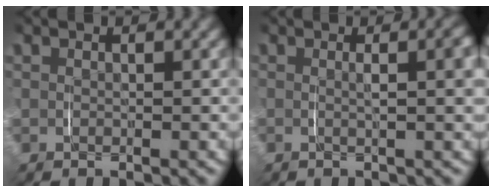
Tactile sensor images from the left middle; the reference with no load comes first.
{"total": 2.4, "force": [0.2, 0.3, 2.4], "torque": [-0.024, 0.003, -0.001]}